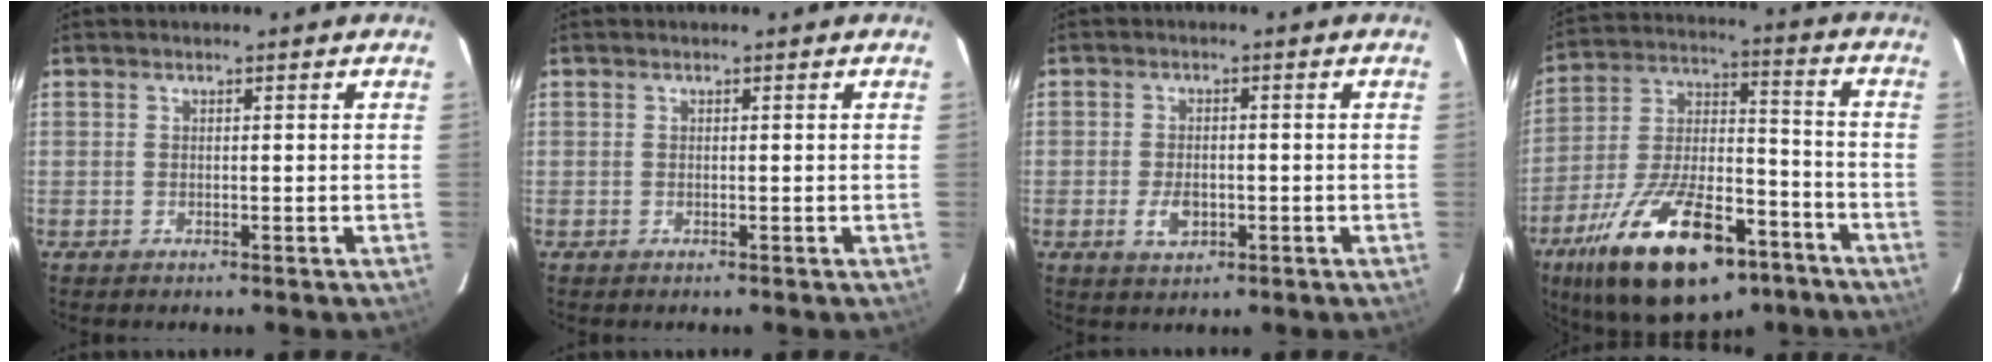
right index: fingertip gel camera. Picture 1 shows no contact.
{"total": 0.0}
{"total": 4.3, "force": [-1.4, 2.7, 3.1], "torque": [-0.064, -0.003, -0.021]}
{"total": 26.5, "force": [-15.9, 11.2, 18.1], "torque": [-0.332, -0.009, -0.246]}